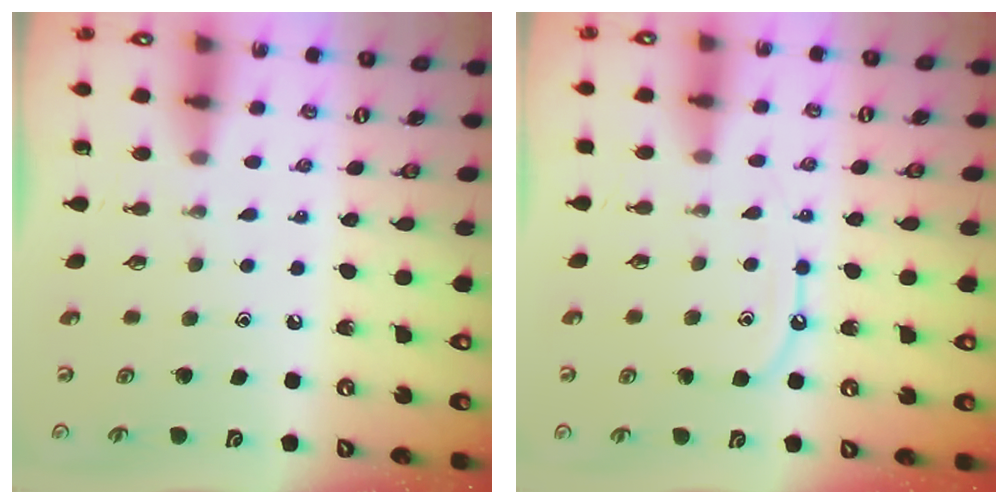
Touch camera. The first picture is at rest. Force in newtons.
{"total": 7.3, "press": 7.2, "slide": 0.8}